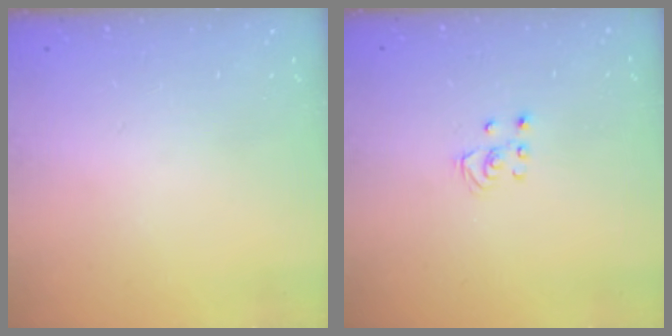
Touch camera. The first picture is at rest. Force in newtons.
{"total": 2.5, "press": 2.5, "slide": 0.2}